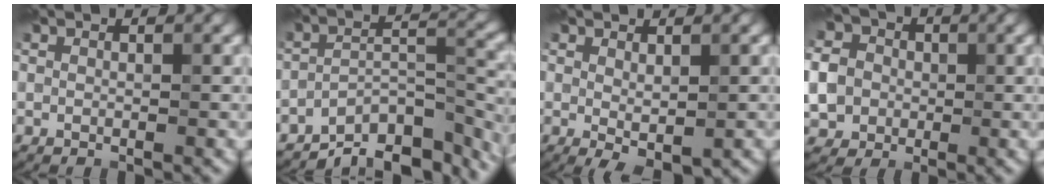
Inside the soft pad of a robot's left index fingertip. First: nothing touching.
{"total": 9.5, "force": [-7.6, 2.9, 4.8], "torque": [-0.063, -0.010, -0.126]}
{"total": 1.8, "force": [0.1, 0.6, 1.7], "torque": [-0.030, -0.008, 0.009]}
{"total": 7.5, "force": [-0.2, 6.7, 3.4], "torque": [-0.084, 0.012, -0.026]}